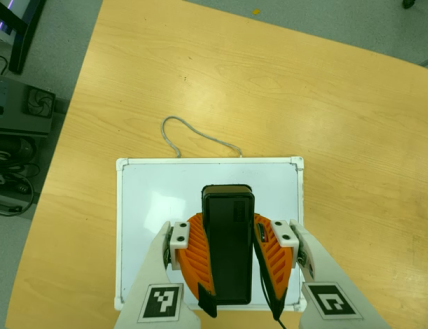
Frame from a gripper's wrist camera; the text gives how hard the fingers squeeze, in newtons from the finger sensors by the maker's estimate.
{"total": 9.8, "left": 7.7, "right": 11.9}